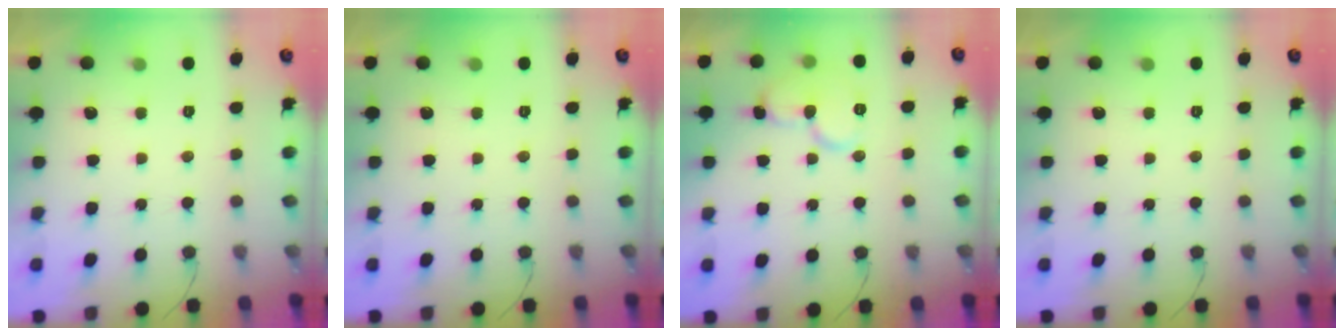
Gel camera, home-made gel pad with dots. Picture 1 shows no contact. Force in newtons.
{"total": 0.0}
{"total": 11.0, "press": 11.0, "slide": 1.0}
{"total": 0.0}